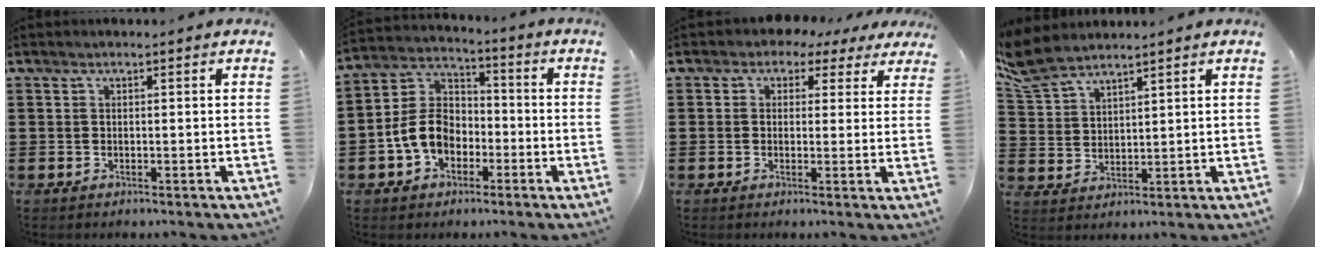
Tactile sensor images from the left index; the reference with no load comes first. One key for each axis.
{"total": 8.0, "fx": -2.9, "fy": 6.0, "fz": 4.4, "tx": -0.129, "ty": 0.010, "tz": -0.065}
{"total": 2.5, "fx": 1.3, "fy": 2.0, "fz": 0.8, "tx": -0.030, "ty": 0.002, "tz": 0.020}
{"total": 5.8, "fx": 4.9, "fy": 1.8, "fz": 2.4, "tx": -0.068, "ty": -0.008, "tz": 0.092}